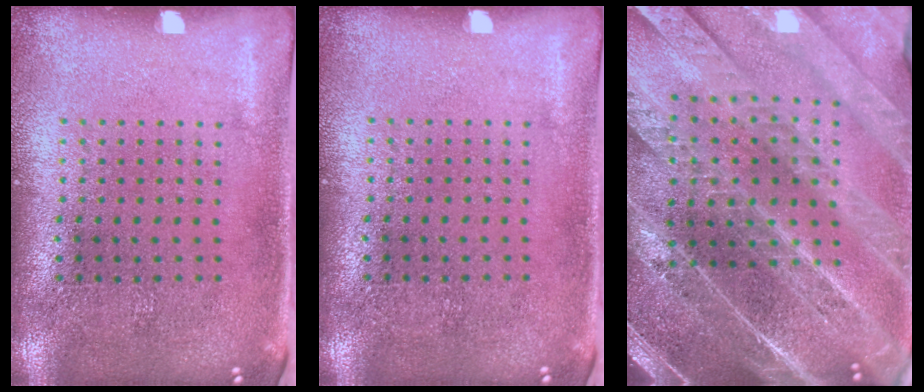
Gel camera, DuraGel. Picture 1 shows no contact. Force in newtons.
{"total": 0.0}
{"total": 5.2, "press": 4.4, "slide": 2.6}